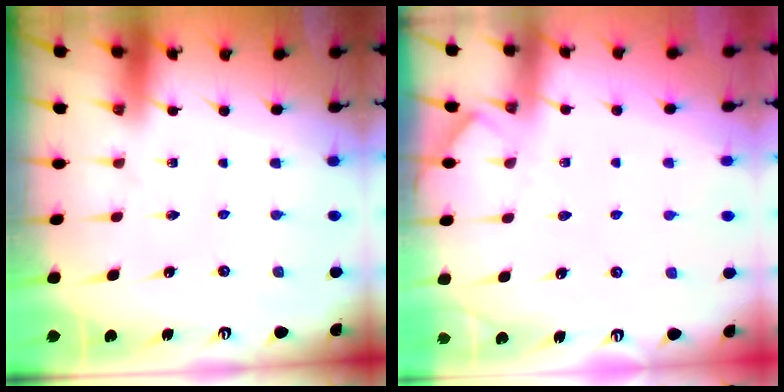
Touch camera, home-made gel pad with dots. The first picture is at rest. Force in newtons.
{"total": 3.2, "press": 3.2, "slide": 0.6}